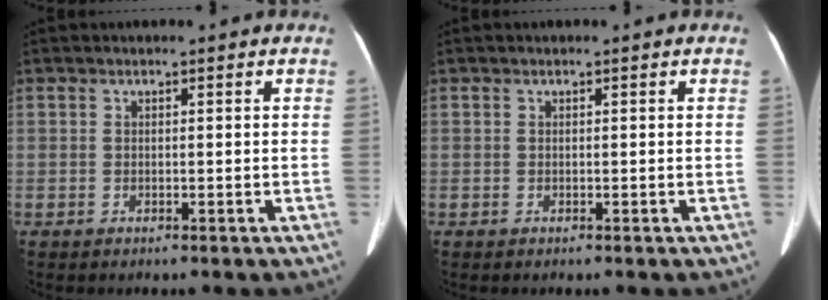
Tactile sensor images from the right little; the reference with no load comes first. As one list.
[{"total": 0.0}]